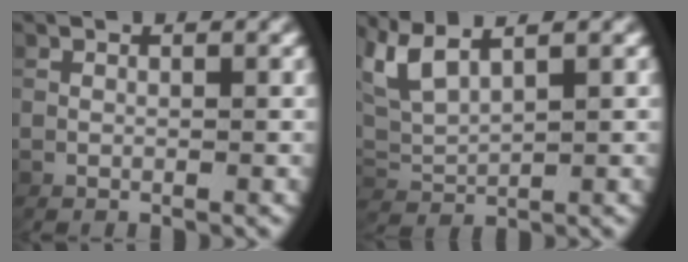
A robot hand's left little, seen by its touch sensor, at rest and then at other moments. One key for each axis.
{"total": 5.3, "fx": 2.6, "fy": 3.2, "fz": 3.3, "tx": -0.094, "ty": -0.003, "tz": 0.052}